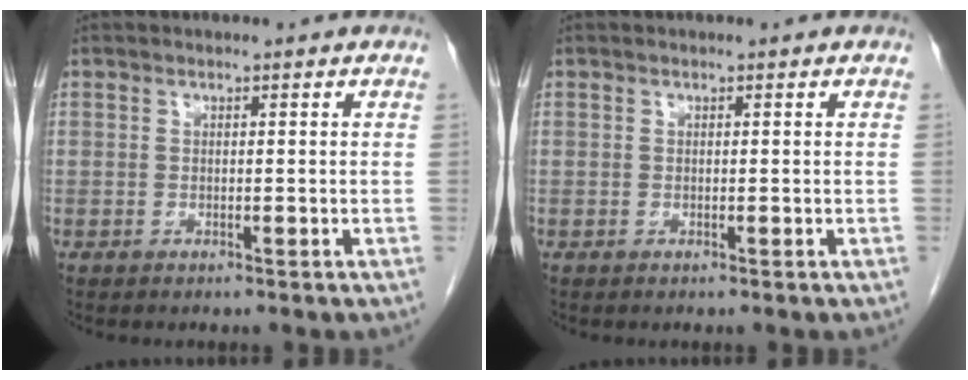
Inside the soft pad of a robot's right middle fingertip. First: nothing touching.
{"total": 0.0}